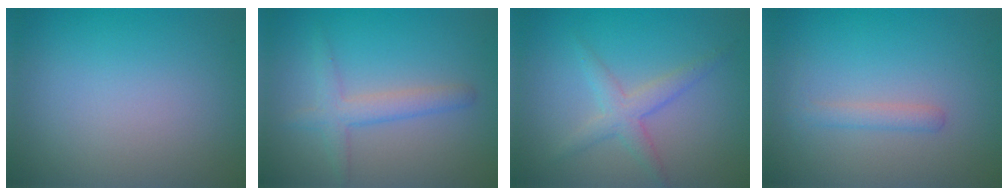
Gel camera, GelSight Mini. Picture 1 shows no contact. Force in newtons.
{"total": 2.7, "press": 2.7, "slide": 0.2}
{"total": 2.5, "press": 2.5, "slide": 0.2}
{"total": 1.4, "press": 1.4, "slide": 0.0}